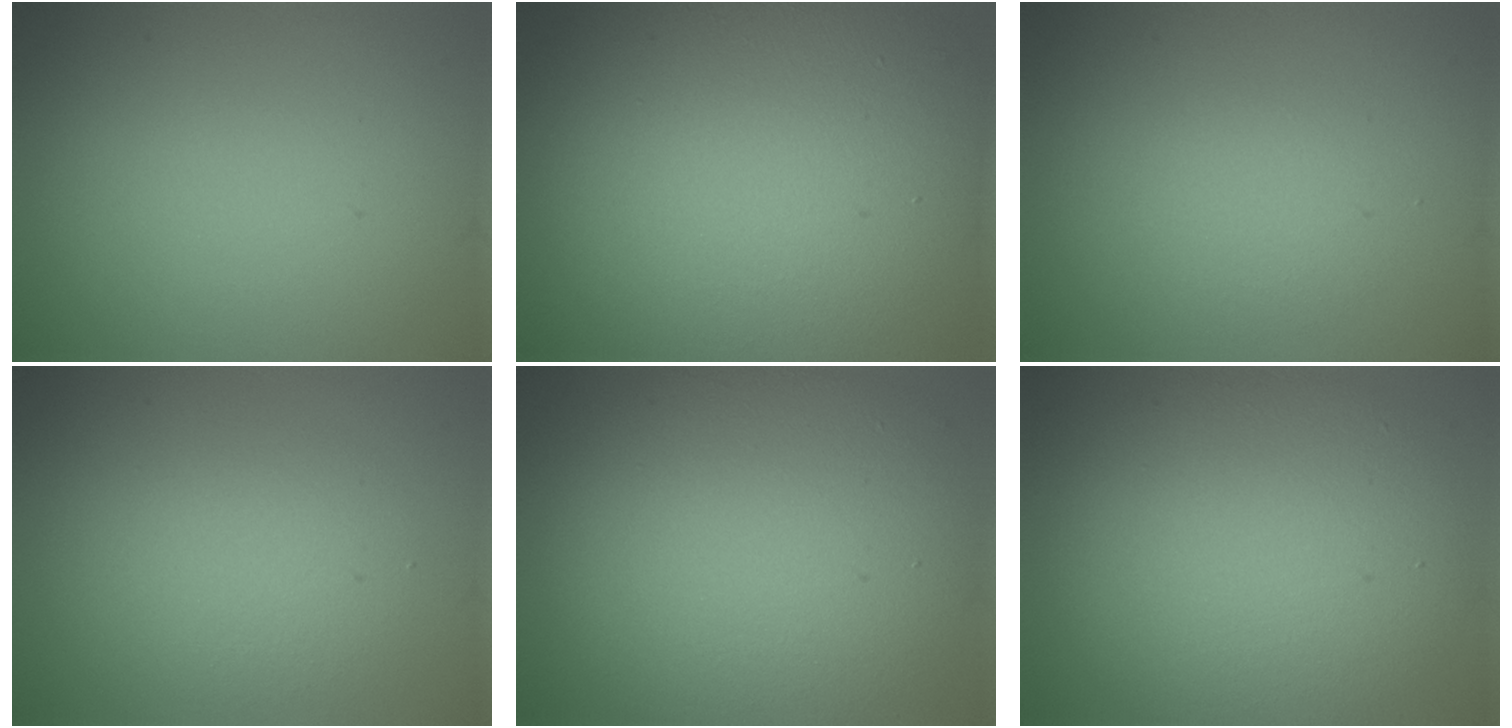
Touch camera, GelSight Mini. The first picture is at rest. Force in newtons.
{"total": 17.4, "press": 17.3, "slide": 1.0}
{"total": 1.7, "press": 1.7, "slide": 0.1}
{"total": 2.8, "press": 2.8, "slide": 0.1}
{"total": 11.6, "press": 11.6, "slide": 0.7}
{"total": 8.8, "press": 8.8, "slide": 0.6}